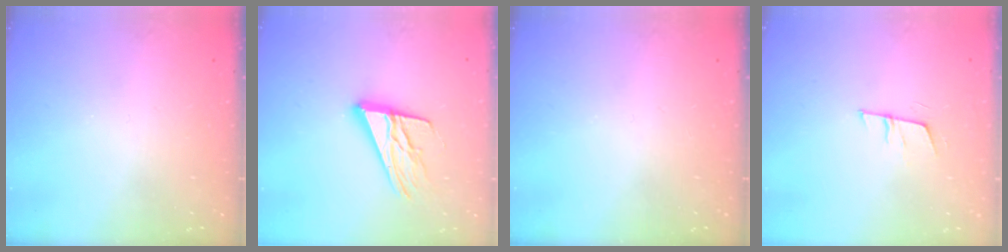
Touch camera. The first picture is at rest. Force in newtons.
{"total": 15.9, "press": 15.6, "slide": 2.7}
{"total": 0.0}
{"total": 6.2, "press": 5.6, "slide": 2.7}